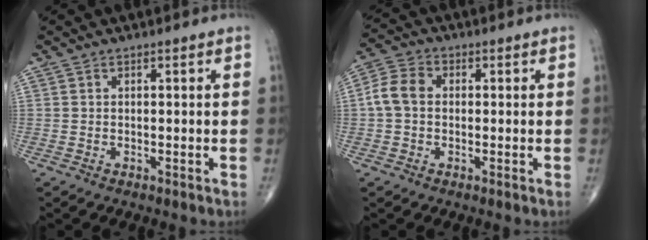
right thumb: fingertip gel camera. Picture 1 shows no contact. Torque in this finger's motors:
{"motor_torque": [0.87, 0.77, 0.62, -0.32, 0.10]}